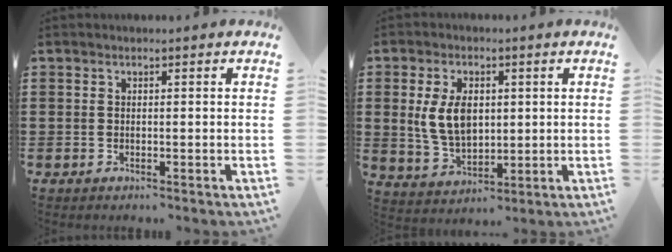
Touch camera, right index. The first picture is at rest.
{"total": 7.5, "force": [1.2, 4.7, 5.7], "torque": [-0.140, 0.009, 0.018]}